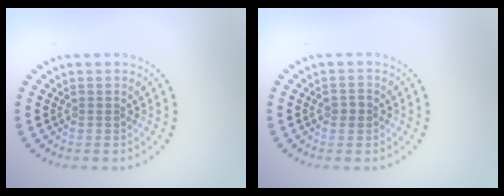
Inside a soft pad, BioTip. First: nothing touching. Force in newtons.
{"total": 1.3, "press": 1.3, "slide": 0.2}